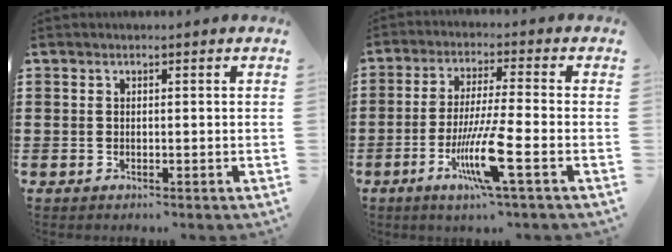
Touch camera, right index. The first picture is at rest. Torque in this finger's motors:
{"motor_torque": [2.14, 0.00, 0.97, 0.19]}